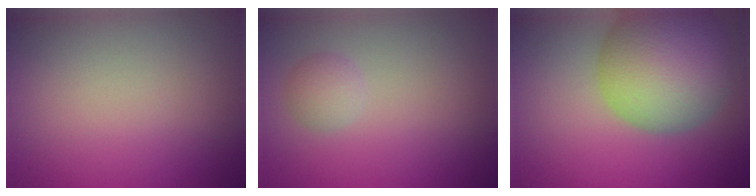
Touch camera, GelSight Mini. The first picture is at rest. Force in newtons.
{"total": 1.5, "press": 1.5, "slide": 0.0}
{"total": 11.4, "press": 11.3, "slide": 0.5}